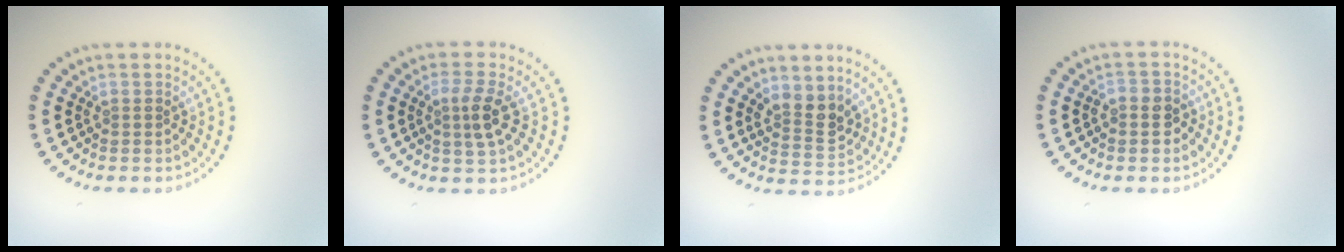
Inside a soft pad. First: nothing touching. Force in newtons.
{"total": 2.5, "press": 2.3, "slide": 1.0}
{"total": 2.8, "press": 2.5, "slide": 1.3}
{"total": 1.9, "press": 1.8, "slide": 0.5}